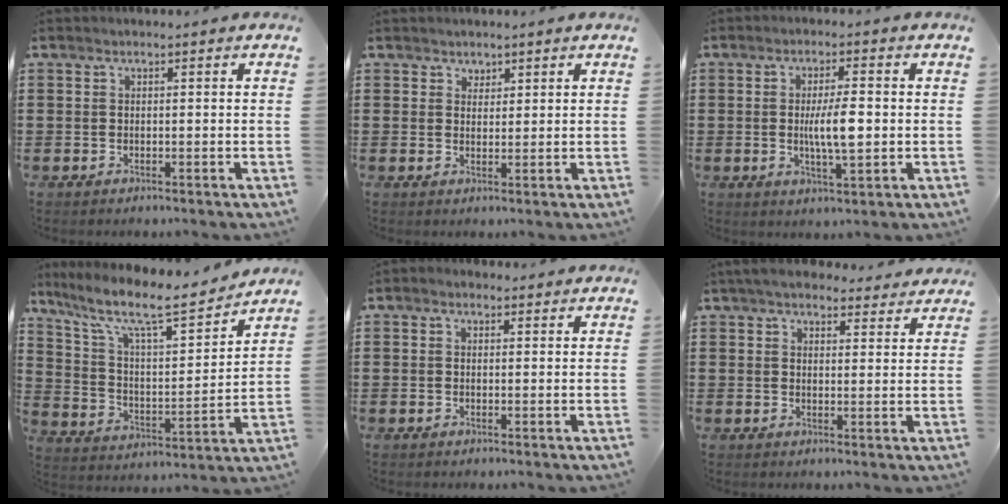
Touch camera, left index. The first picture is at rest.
{"total": 1.6, "force": [1.2, 1.0, 0.1], "torque": [-0.005, 0.005, 0.024]}
{"total": 6.3, "force": [-0.2, 1.6, 6.1], "torque": [-0.115, -0.004, -0.012]}
{"total": 10.7, "force": [8.4, 1.9, 6.3], "torque": [-0.147, -0.051, 0.138]}
{"total": 1.0, "force": [0.4, 0.9, 0.2], "torque": [-0.007, 0.006, 0.006]}
{"total": 5.1, "force": [4.6, 1.6, 1.4], "torque": [-0.042, -0.005, 0.086]}